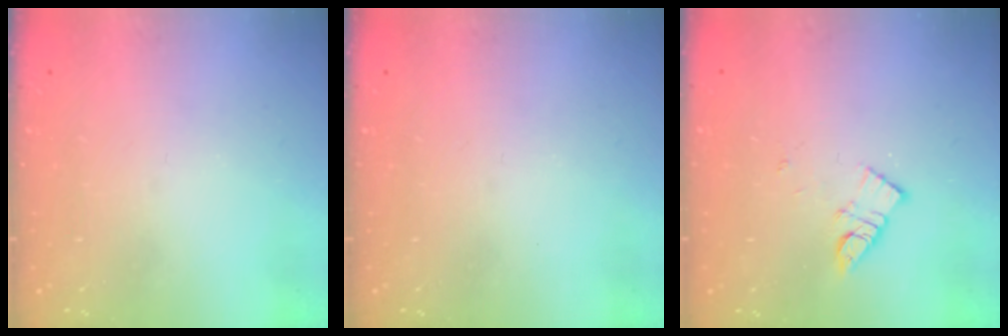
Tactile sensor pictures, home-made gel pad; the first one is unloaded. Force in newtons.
{"total": 0.0}
{"total": 8.1, "press": 8.1, "slide": 0.4}